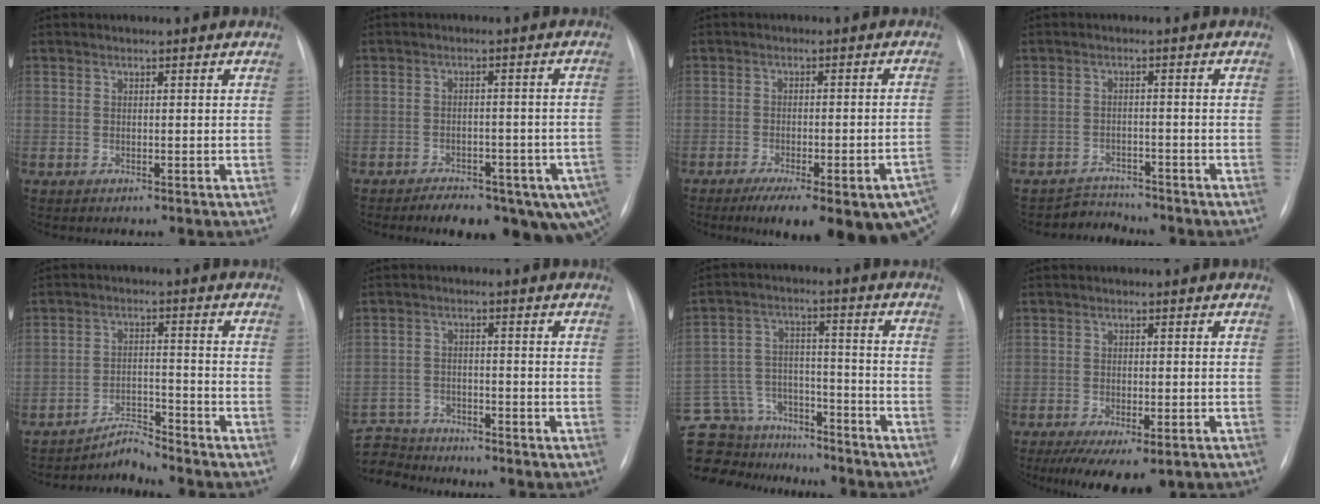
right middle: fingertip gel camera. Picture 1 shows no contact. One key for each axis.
{"total": 15.6, "fx": -10.3, "fy": 6.5, "fz": 9.9, "tx": -0.098, "ty": 0.014, "tz": -0.126}
{"total": 19.0, "fx": -12.5, "fy": 4.3, "fz": 13.7, "tx": -0.135, "ty": 0.000, "tz": -0.157}
{"total": 3.4, "fx": -3.1, "fy": 0.4, "fz": -1.4, "tx": 0.026, "ty": -0.006, "tz": -0.048}
{"total": 4.1, "fx": -4.0, "fy": -0.6, "fz": -0.6, "tx": 0.015, "ty": -0.007, "tz": -0.064}
{"total": 9.2, "fx": -8.7, "fy": 2.8, "fz": 0.9, "tx": -0.026, "ty": 0.006, "tz": -0.152}
{"total": 21.5, "fx": -18.4, "fy": 9.0, "fz": 6.8, "tx": -0.189, "ty": 0.020, "tz": -0.281}
{"total": 8.9, "fx": -5.8, "fy": 3.6, "fz": 5.8, "tx": -0.087, "ty": -0.013, "tz": -0.085}